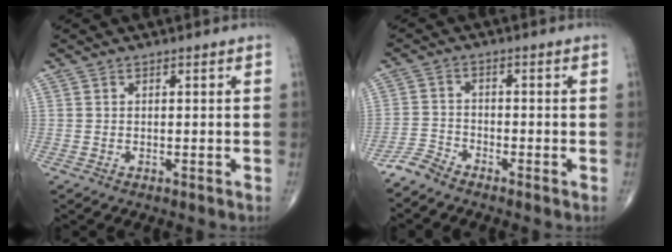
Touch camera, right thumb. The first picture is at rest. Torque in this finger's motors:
{"motor_torque": [2.68, 2.05, -0.06, -0.49, -0.06]}